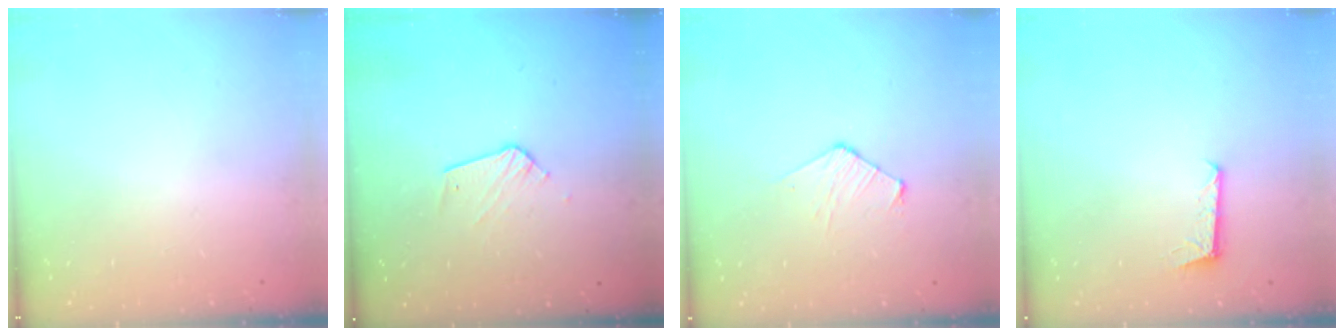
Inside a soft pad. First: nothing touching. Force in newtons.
{"total": 6.2, "press": 6.2, "slide": 0.3}
{"total": 6.5, "press": 6.4, "slide": 0.7}
{"total": 5.1, "press": 5.0, "slide": 0.4}